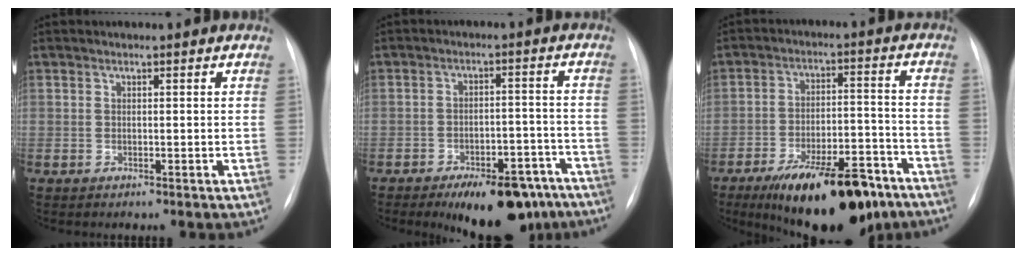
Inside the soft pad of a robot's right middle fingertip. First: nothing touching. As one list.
[{"total": 13.9, "force": [-10.4, 5.4, 7.4], "torque": [-0.068, 0.029, -0.145]}, {"total": 20.1, "force": [-13.8, 6.3, 13.1], "torque": [-0.158, 0.017, -0.209]}]